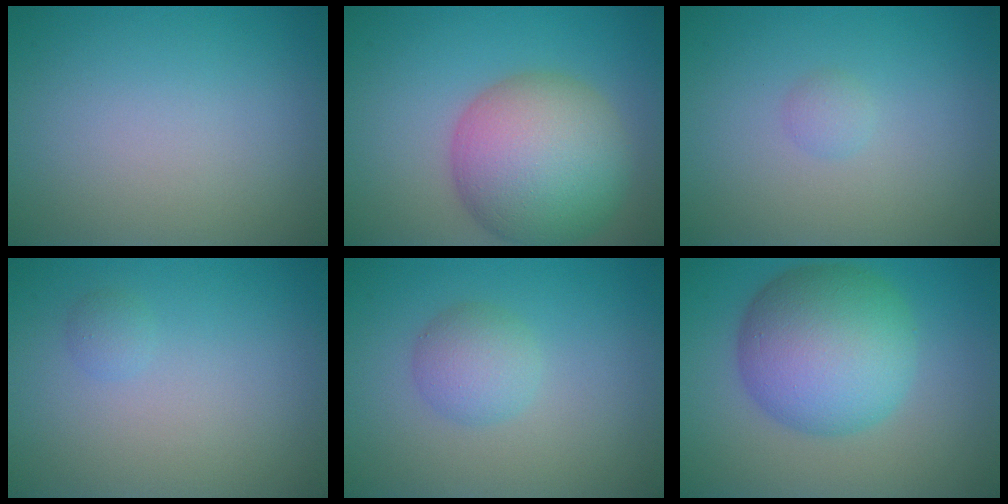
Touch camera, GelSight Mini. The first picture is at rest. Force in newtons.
{"total": 10.2, "press": 10.2, "slide": 0.4}
{"total": 0.8, "press": 0.8, "slide": 0.1}
{"total": 0.7, "press": 0.7, "slide": 0.1}
{"total": 2.6, "press": 2.6, "slide": 0.1}
{"total": 9.8, "press": 9.8, "slide": 0.1}